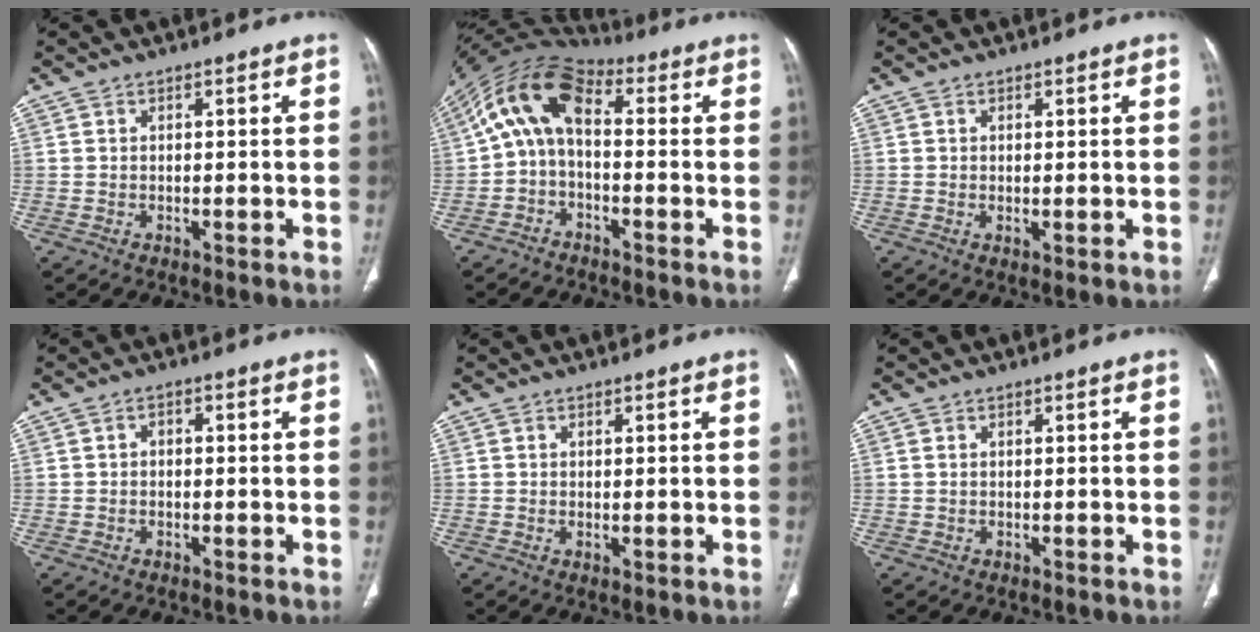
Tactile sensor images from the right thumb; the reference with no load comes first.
{"total": 11.5, "force": [0.3, 6.6, 9.4], "torque": [-0.164, 0.043, -0.011]}
{"total": 1.1, "force": [0.0, 0.4, 1.0], "torque": [-0.023, -0.007, 0.003]}
{"total": 1.3, "force": [-0.1, 1.0, 0.8], "torque": [-0.007, 0.006, -0.005]}
{"total": 0.9, "force": [0.0, 0.3, 0.8], "torque": [-0.019, -0.006, 0.003]}
{"total": 0.0}